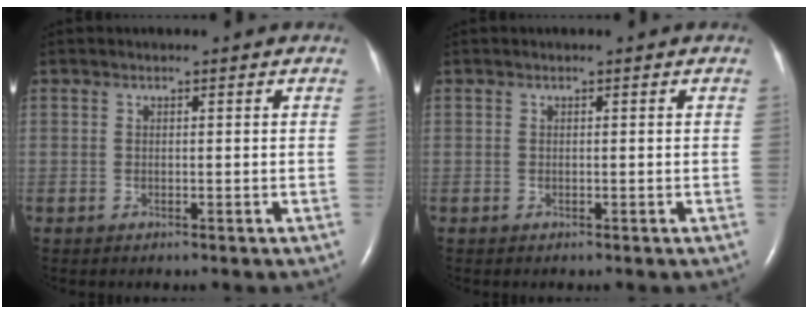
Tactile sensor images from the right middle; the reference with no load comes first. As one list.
[{"total": 0.0}]